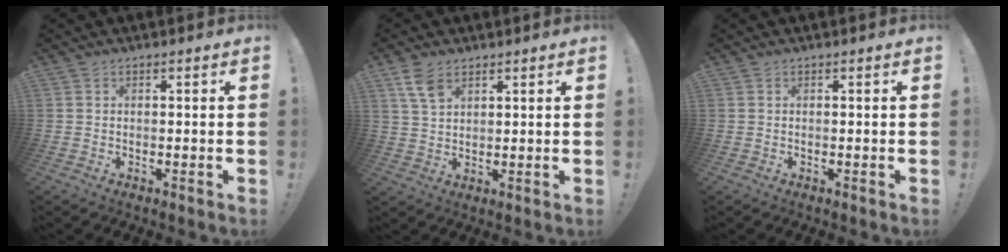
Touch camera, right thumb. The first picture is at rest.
{"total": 6.1, "force": [3.6, 3.3, 3.6], "torque": [-0.065, -0.013, 0.069]}
{"total": 0.0}